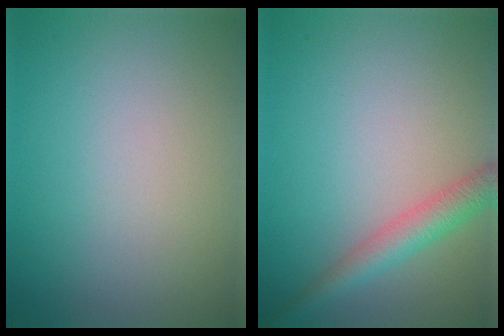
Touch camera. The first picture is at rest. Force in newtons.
{"total": 3.1, "press": 3.1, "slide": 0.0}